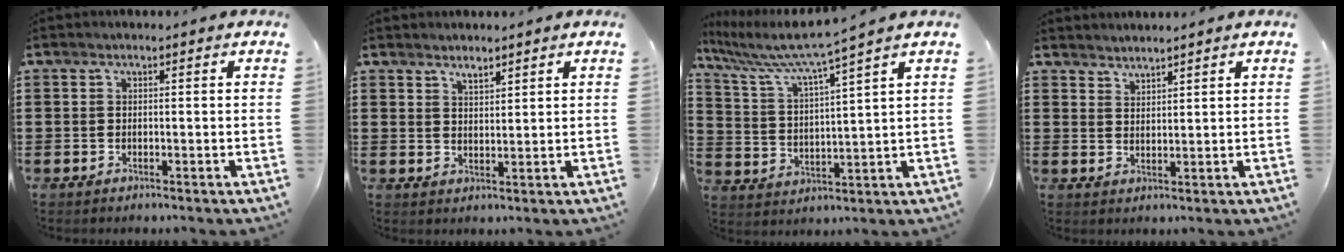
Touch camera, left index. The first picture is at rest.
{"total": 2.1, "force": [1.9, 0.5, 0.7], "torque": [-0.017, 0.001, 0.037]}
{"total": 6.8, "force": [5.6, -0.6, 3.8], "torque": [-0.099, -0.040, 0.089]}
{"total": 2.1, "force": [2.0, -0.2, -0.6], "torque": [0.007, -0.002, 0.040]}